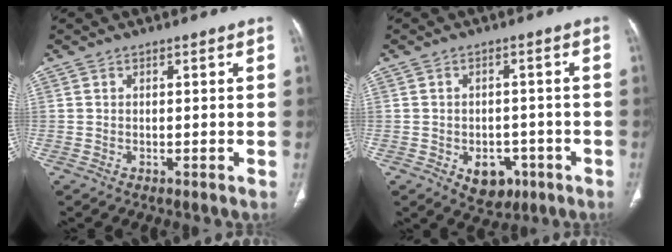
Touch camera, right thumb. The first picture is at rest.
{"total": 6.6, "force": [-2.7, 4.7, 3.7], "torque": [-0.027, 0.015, -0.026]}